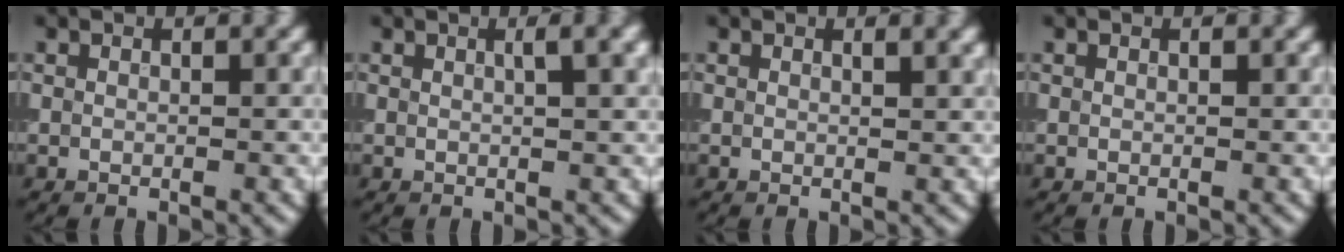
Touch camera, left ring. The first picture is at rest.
{"total": 3.0, "force": [1.0, 0.9, 2.7], "torque": [-0.025, 0.008, 0.009]}
{"total": 1.5, "force": [0.9, 0.5, 1.1], "torque": [-0.008, 0.003, 0.009]}
{"total": 0.0}